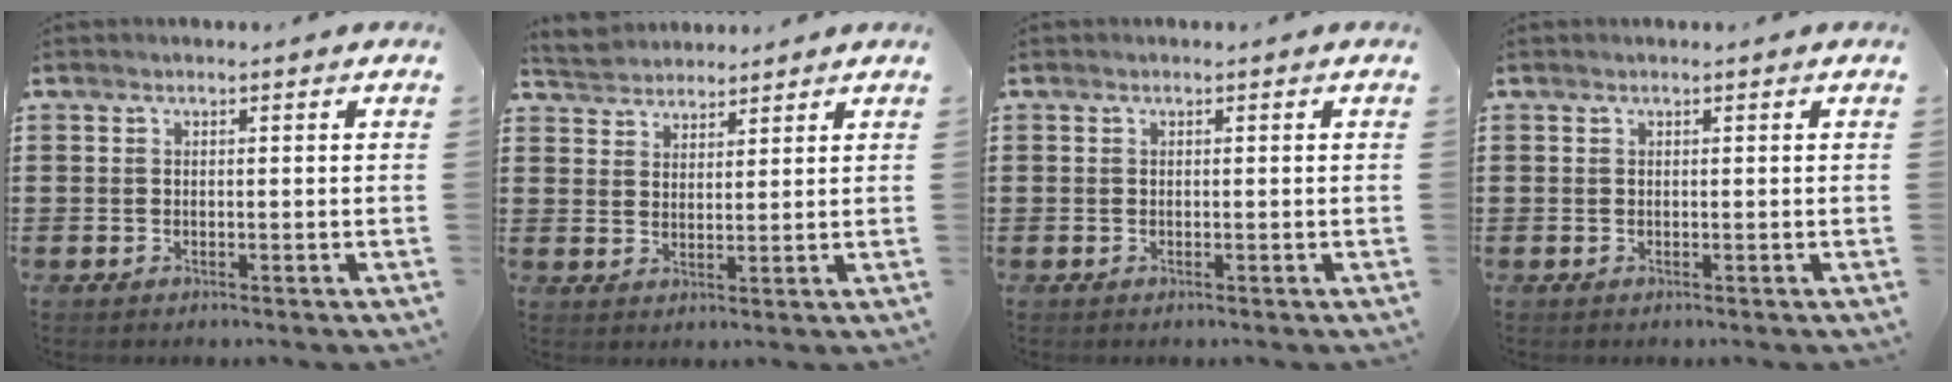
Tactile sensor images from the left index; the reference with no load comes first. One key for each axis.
{"total": 3.7, "fx": 3.5, "fy": 1.2, "fz": -0.2, "tx": -0.012, "ty": -0.005, "tz": 0.066}
{"total": 0.0}
{"total": 0.0}